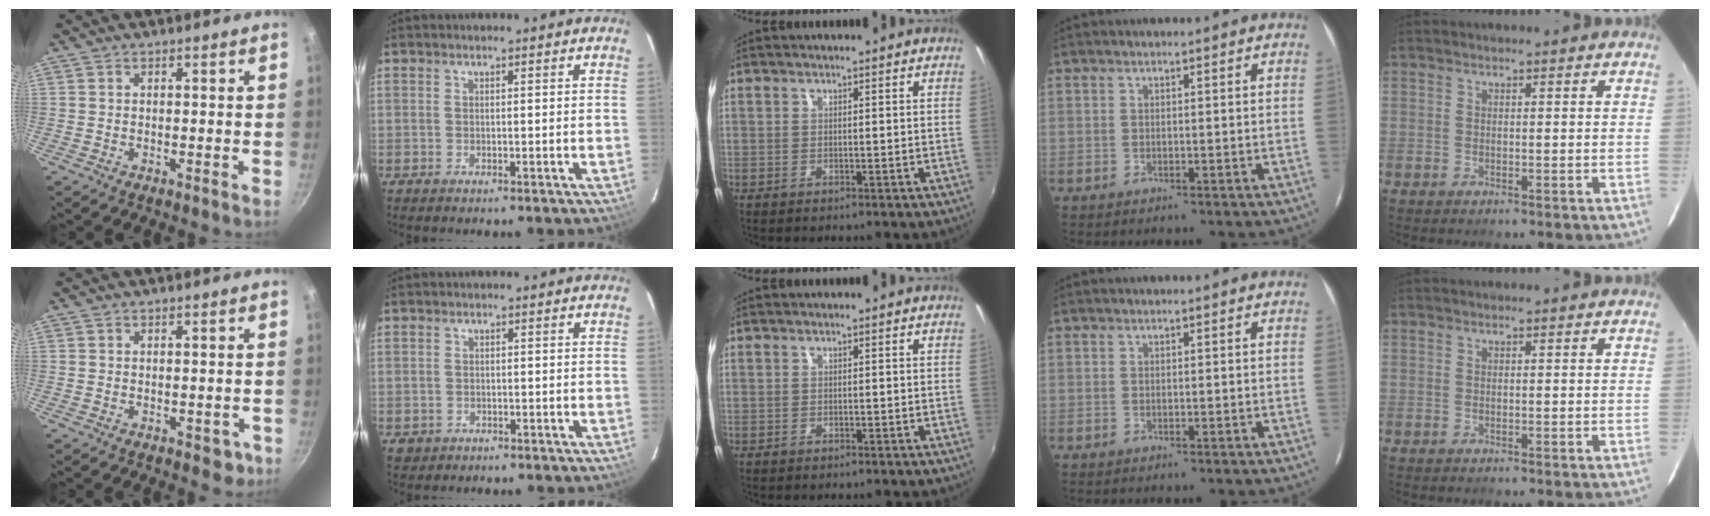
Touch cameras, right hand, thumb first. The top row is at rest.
{"thumb": {"total": 3.2, "force": [-1.2, 1.8, 2.2], "torque": [-0.012, 0.006, -0.009]}, "index": {"total": 2.0, "force": [-0.5, 1.9, 0.3], "torque": [-0.009, 0.000, -0.004]}}